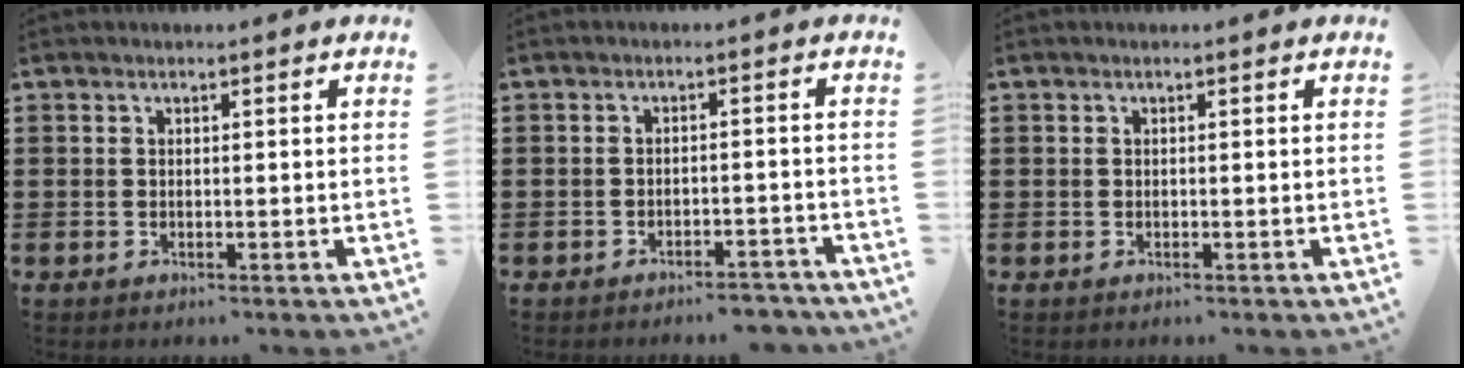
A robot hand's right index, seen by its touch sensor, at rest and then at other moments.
{"total": 3.0, "force": [-2.9, 0.0, 0.6], "torque": [-0.014, 0.001, -0.061]}
{"total": 0.0}